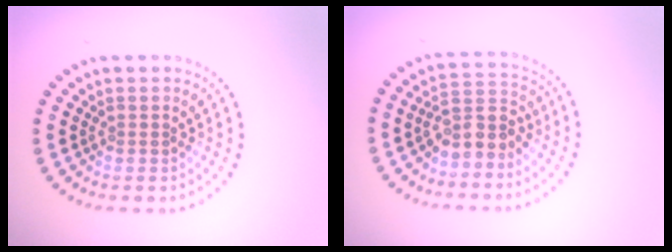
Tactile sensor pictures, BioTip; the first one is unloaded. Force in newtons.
{"total": 3.2, "press": 2.9, "slide": 1.3}